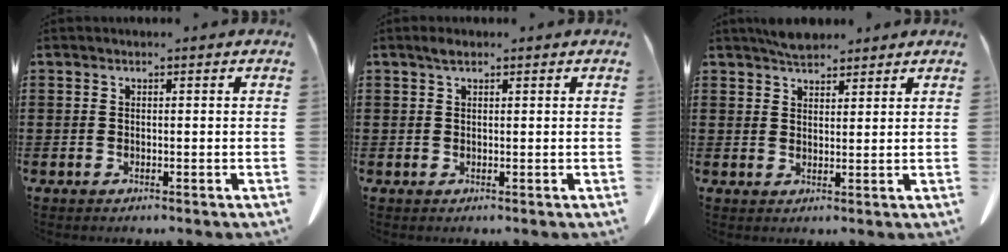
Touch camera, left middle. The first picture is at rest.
{"total": 1.1, "force": [0.6, 0.6, 0.7], "torque": [-0.018, 0.005, 0.010]}
{"total": 3.2, "force": [3.0, 0.9, 0.9], "torque": [-0.024, 0.000, 0.056]}